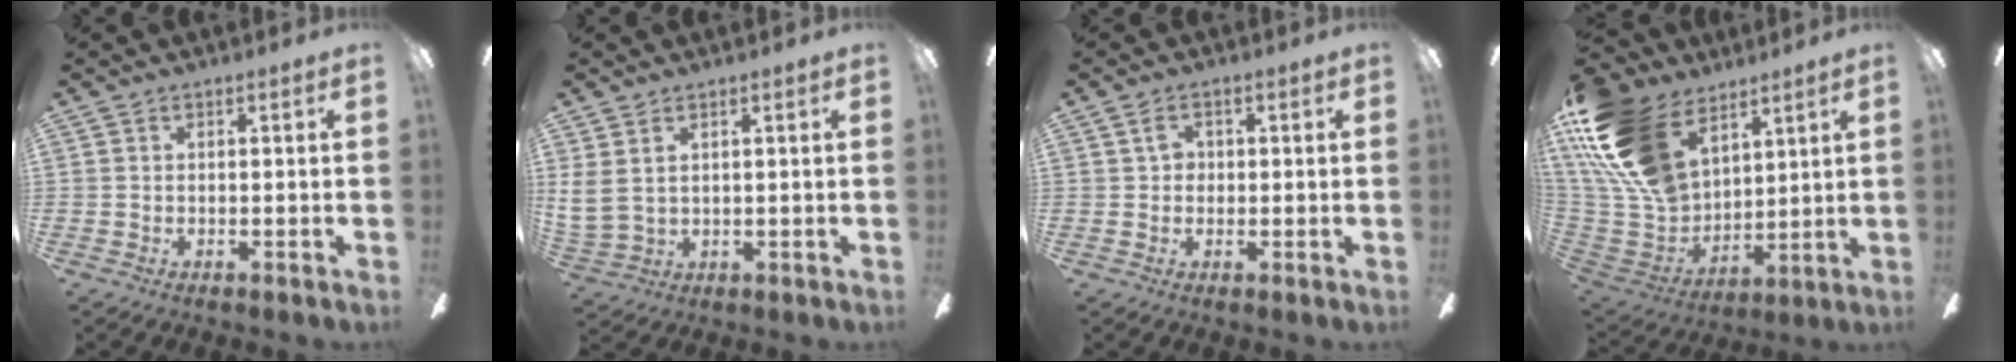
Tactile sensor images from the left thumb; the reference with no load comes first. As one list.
[{"total": 4.8, "force": [2.7, 3.0, 2.6], "torque": [-0.065, -0.006, 0.053]}, {"total": 3.1, "force": [0.7, 2.4, 1.9], "torque": [-0.031, 0.006, 0.009]}, {"total": 23.9, "force": [12.7, 14.5, 14.2], "torque": [-0.328, -0.060, 0.235]}]